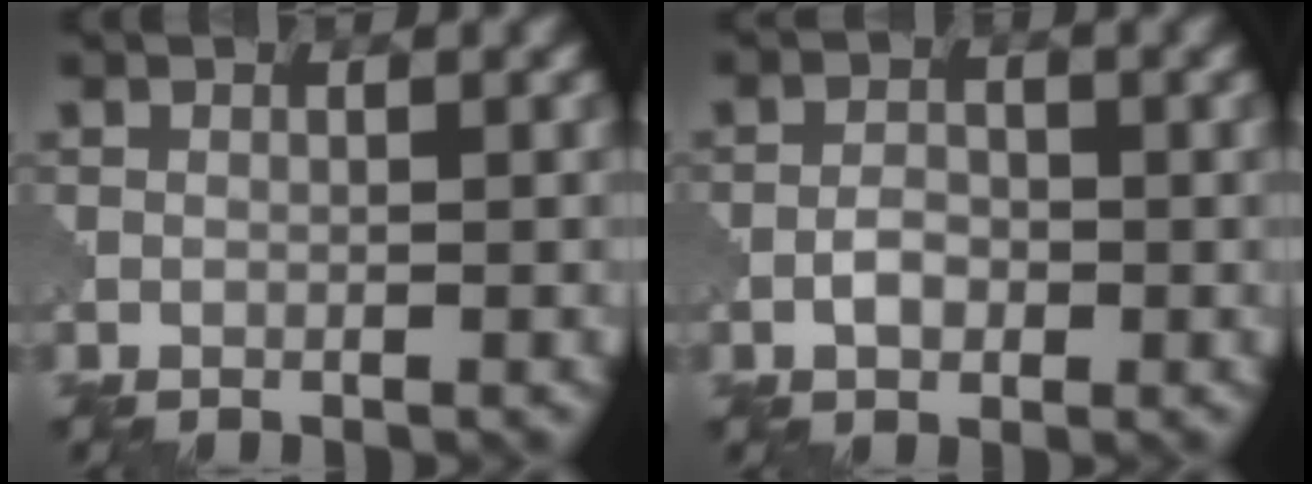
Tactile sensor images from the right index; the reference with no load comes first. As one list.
[{"total": 1.5, "force": [-0.3, 1.1, 1.0], "torque": [-0.017, 0.005, -0.004]}]